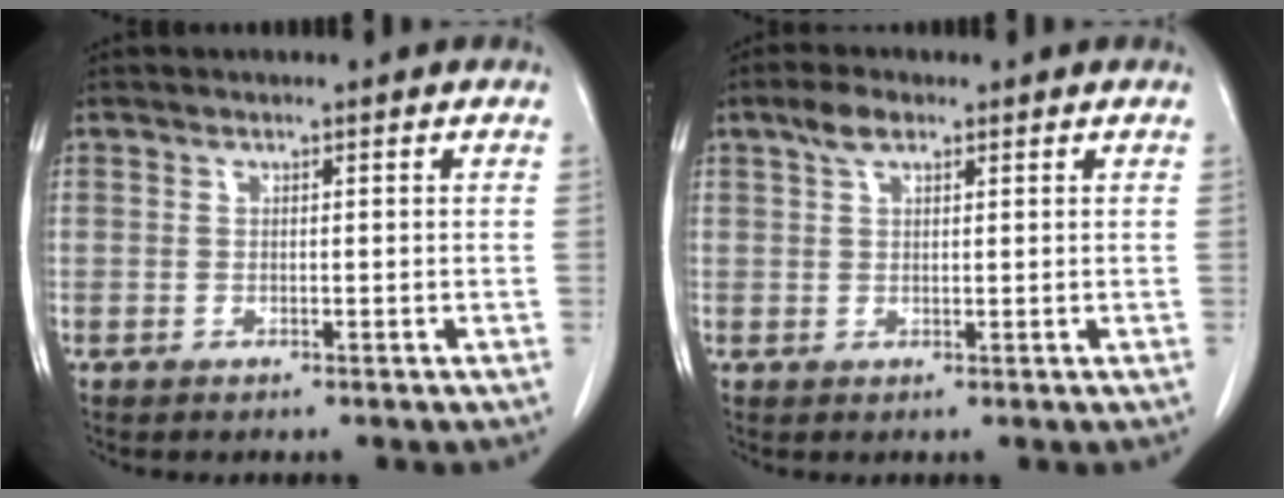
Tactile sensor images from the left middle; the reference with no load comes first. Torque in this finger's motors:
{"motor_torque": [1.02, -0.62, 0.06, 0.02]}